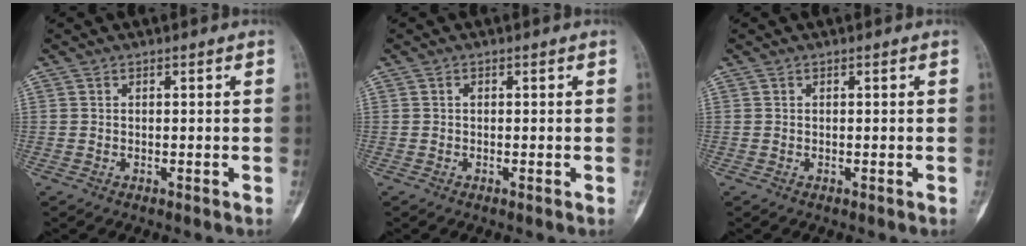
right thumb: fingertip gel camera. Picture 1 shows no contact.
{"total": 0.5, "force": [0.1, 0.4, 0.4], "torque": [-0.003, 0.002, 0.000]}
{"total": 0.0}